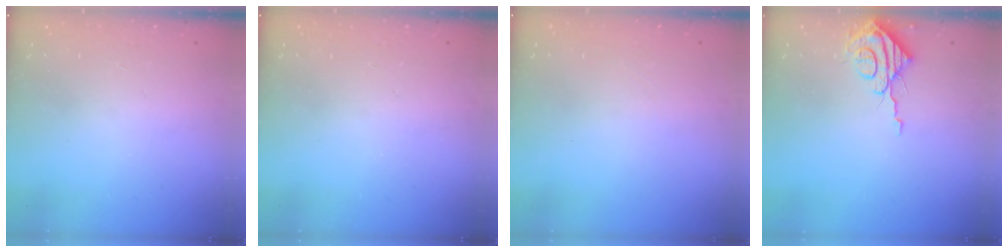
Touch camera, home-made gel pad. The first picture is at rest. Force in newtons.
{"total": 0.0}
{"total": 0.0}
{"total": 9.1, "press": 9.1, "slide": 0.7}